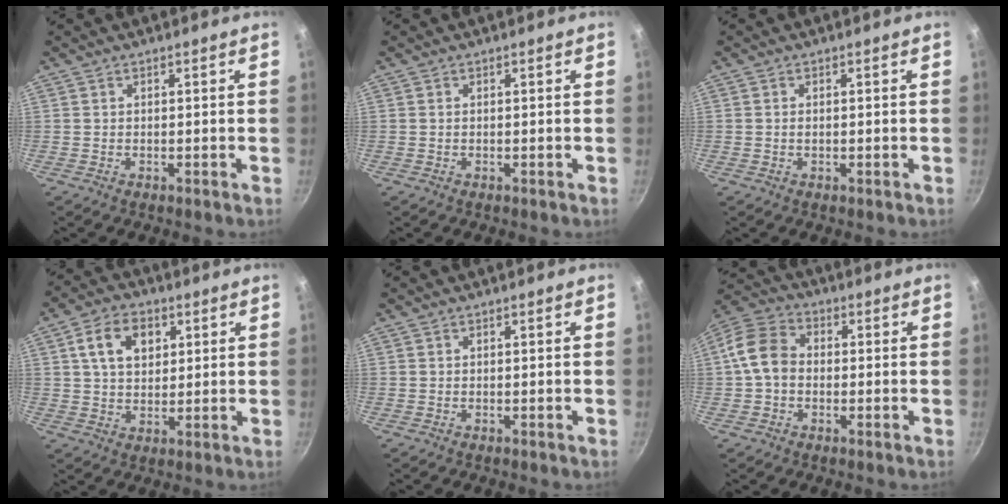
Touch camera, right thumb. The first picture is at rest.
{"total": 0.0}
{"total": 0.7, "force": [0.0, 0.4, 0.6], "torque": [-0.012, 0.002, -0.001]}
{"total": 9.0, "force": [3.0, 6.2, 5.8], "torque": [-0.085, 0.001, 0.048]}
{"total": 0.0}
{"total": 8.9, "force": [-0.3, 6.9, 5.6], "torque": [-0.091, 0.027, -0.023]}